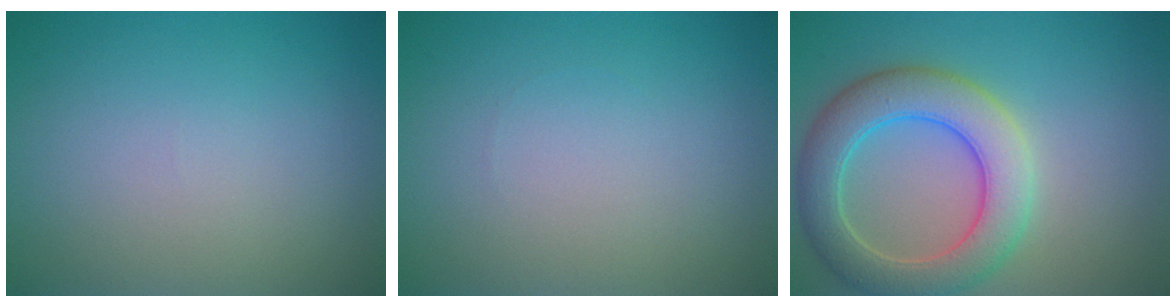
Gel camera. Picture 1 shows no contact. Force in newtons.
{"total": 0.0}
{"total": 6.8, "press": 6.8, "slide": 0.7}